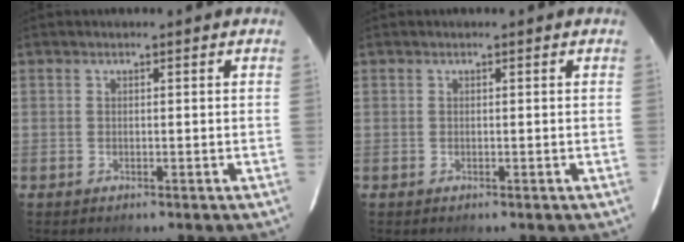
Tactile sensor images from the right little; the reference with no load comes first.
{"total": 0.0}